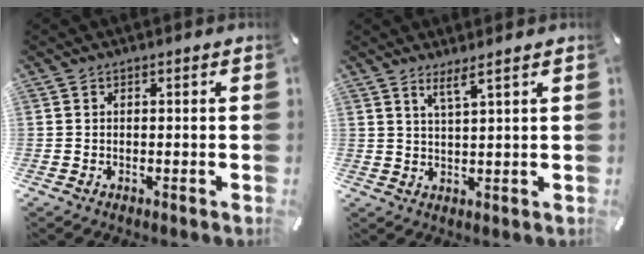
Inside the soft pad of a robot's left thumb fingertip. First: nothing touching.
{"total": 3.5, "force": [2.9, -0.2, 2.1], "torque": [-0.048, -0.010, 0.050]}